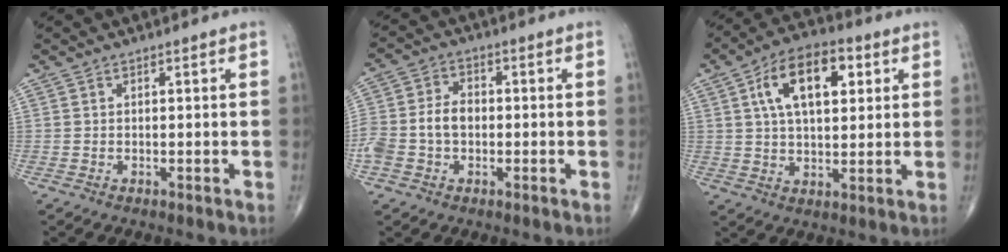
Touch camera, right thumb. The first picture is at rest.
{"total": 8.5, "force": [-1.2, 6.0, 5.9], "torque": [-0.122, 0.027, -0.026]}
{"total": 13.9, "force": [4.4, 7.3, 11.0], "torque": [-0.166, 0.006, 0.069]}